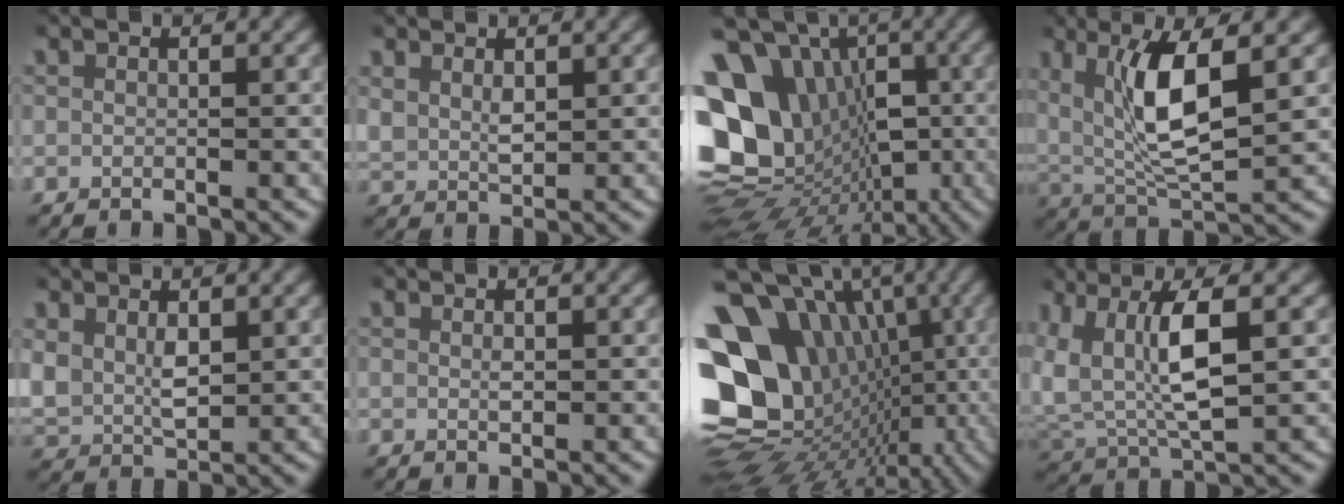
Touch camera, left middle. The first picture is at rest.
{"total": 2.6, "force": [1.2, 1.7, 1.5], "torque": [-0.037, -0.007, 0.032]}
{"total": 21.5, "force": [-2.2, 16.6, 13.4], "torque": [-0.261, -0.057, -0.028]}
{"total": 7.6, "force": [2.2, 3.4, 6.4], "torque": [-0.133, -0.006, 0.051]}
{"total": 5.2, "force": [0.9, 4.2, 2.9], "torque": [-0.088, -0.017, 0.028]}
{"total": 0.6, "force": [0.1, 0.4, 0.5], "torque": [-0.012, -0.004, 0.005]}
{"total": 22.3, "force": [-2.0, 17.2, 14.1], "torque": [-0.255, -0.059, -0.024]}
{"total": 8.9, "force": [2.1, 6.0, 6.3], "torque": [-0.147, -0.007, 0.044]}